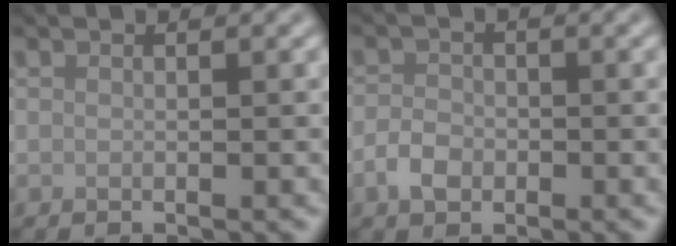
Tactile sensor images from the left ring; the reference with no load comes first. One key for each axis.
{"total": 2.3, "fx": -1.0, "fy": 1.6, "fz": 1.2, "tx": -0.022, "ty": 0.001, "tz": -0.024}